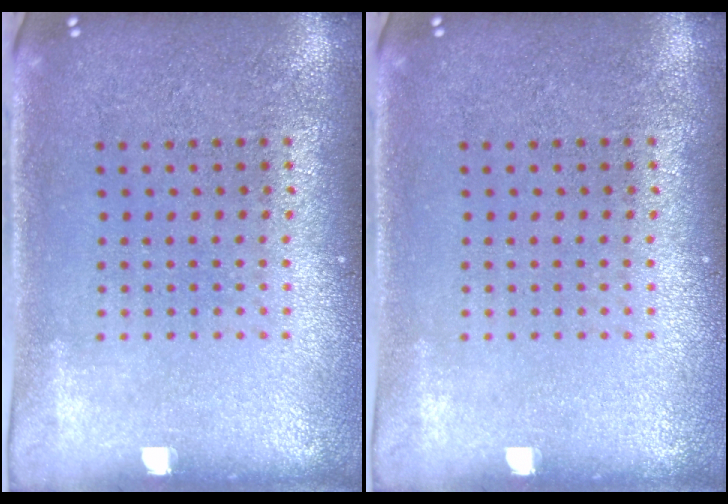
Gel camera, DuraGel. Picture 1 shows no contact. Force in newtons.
{"total": 0.0}